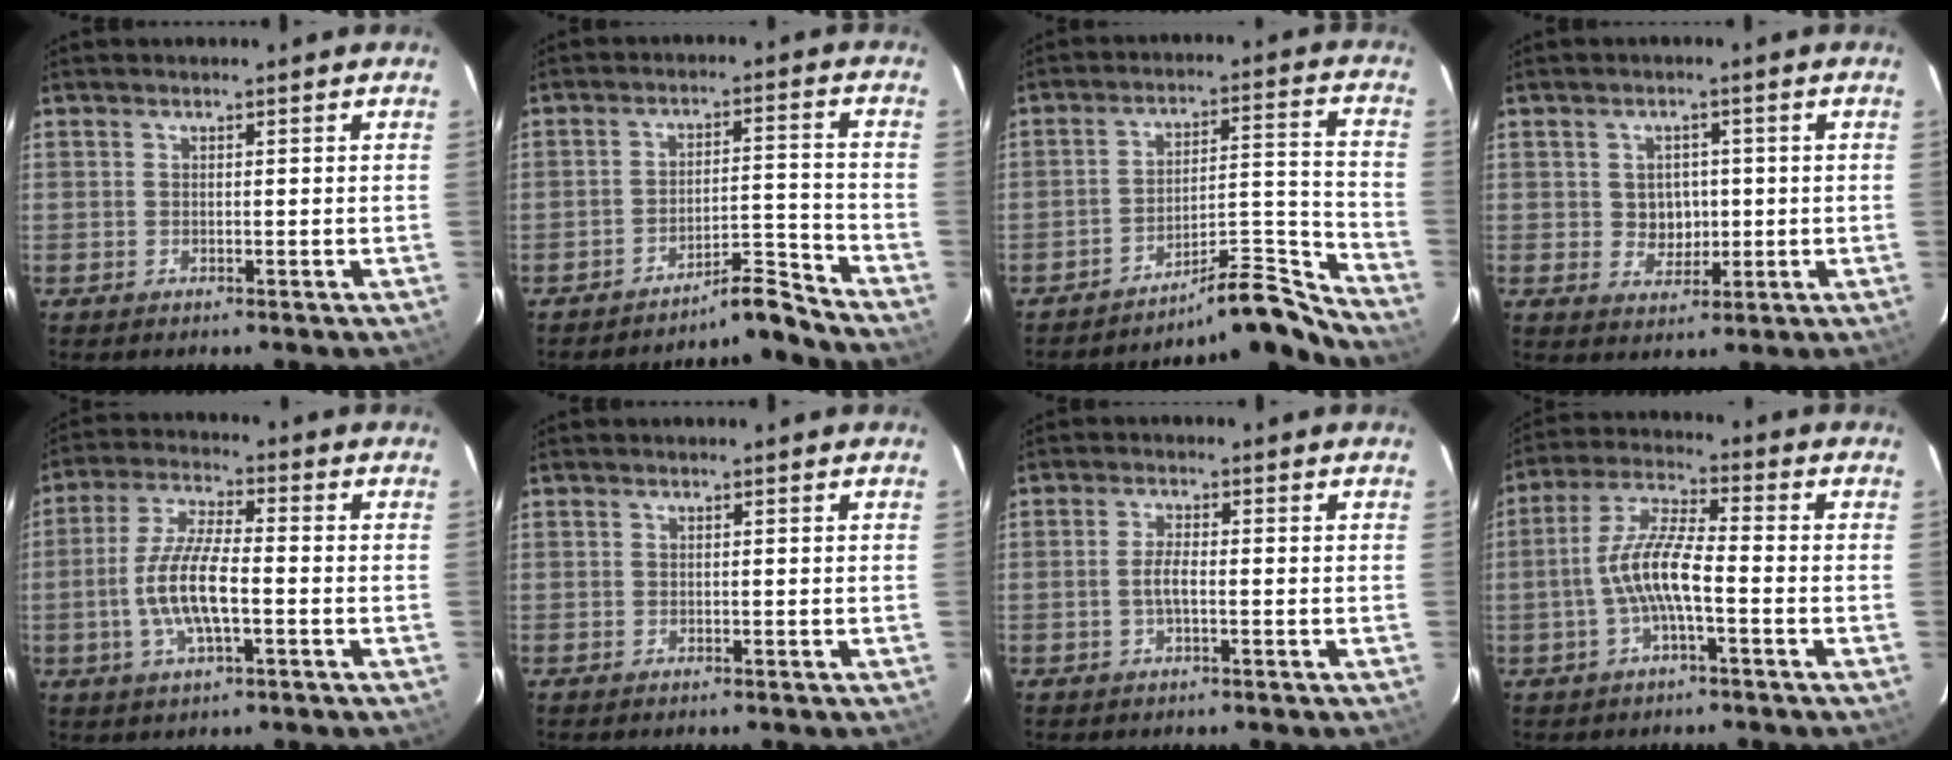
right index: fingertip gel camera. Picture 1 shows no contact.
{"total": 7.0, "force": [-6.9, -1.1, 0.5], "torque": [-0.016, 0.029, -0.113]}
{"total": 13.3, "force": [-13.1, -0.7, 2.0], "torque": [-0.026, 0.044, -0.200]}
{"total": 4.5, "force": [0.1, 4.1, 1.8], "torque": [-0.032, 0.006, 0.010]}
{"total": 10.4, "force": [-2.5, 2.9, 9.6], "torque": [-0.197, 0.000, -0.049]}
{"total": 0.0}
{"total": 2.7, "force": [-0.7, 0.7, 2.5], "torque": [-0.052, 0.000, -0.012]}
{"total": 9.1, "force": [-2.4, 1.8, 8.5], "torque": [-0.185, 0.011, -0.048]}